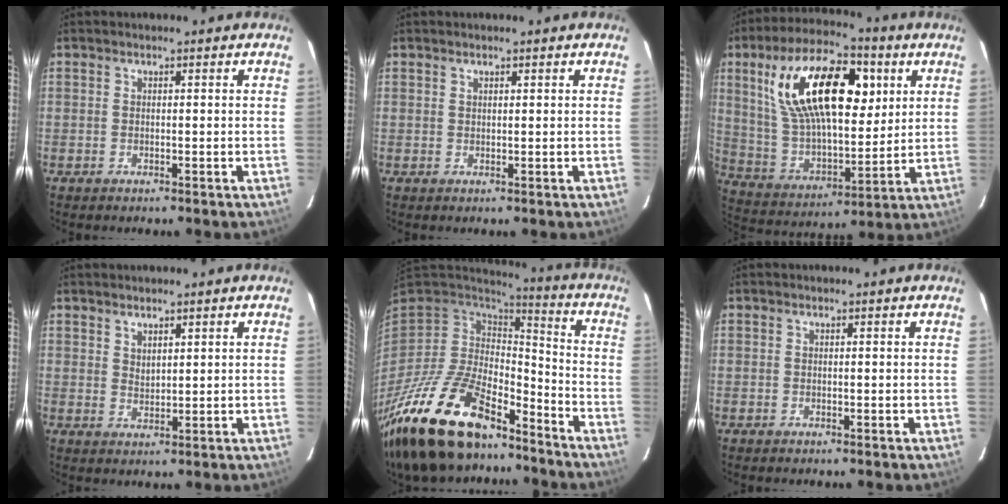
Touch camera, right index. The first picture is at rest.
{"total": 0.6, "force": [0.5, 0.3, 0.2], "torque": [-0.004, 0.002, 0.009]}
{"total": 24.2, "force": [8.7, 11.5, 19.4], "torque": [-0.366, 0.024, 0.160]}
{"total": 2.5, "force": [1.9, 1.1, 1.0], "torque": [-0.015, -0.001, 0.035]}
{"total": 27.0, "force": [-18.9, 10.4, 16.3], "torque": [-0.329, -0.035, -0.321]}
{"total": 0.0}